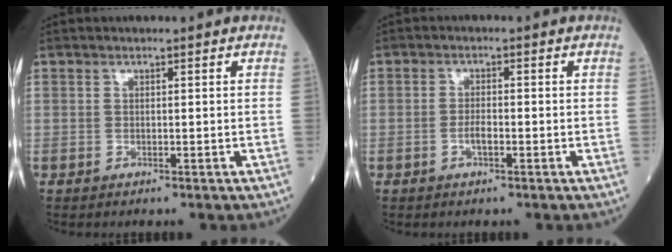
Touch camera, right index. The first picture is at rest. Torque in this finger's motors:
{"motor_torque": [0.01, 0.01, 0.04, 0.01]}